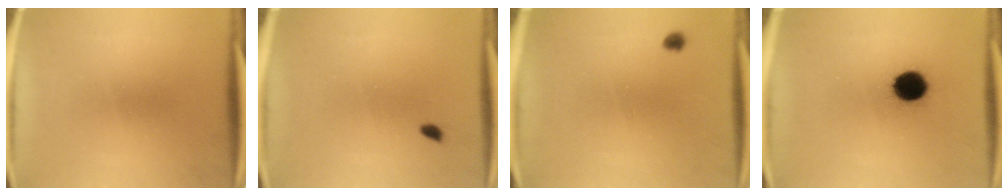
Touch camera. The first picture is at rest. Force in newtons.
{"total": 0.9}
{"total": 1.1}
{"total": 9.5}